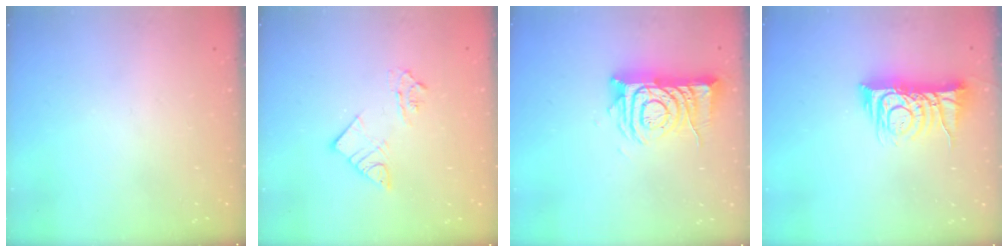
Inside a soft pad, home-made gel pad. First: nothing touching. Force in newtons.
{"total": 7.6, "press": 7.5, "slide": 0.8}
{"total": 11.7, "press": 11.6, "slide": 1.0}
{"total": 10.8, "press": 10.8, "slide": 0.7}